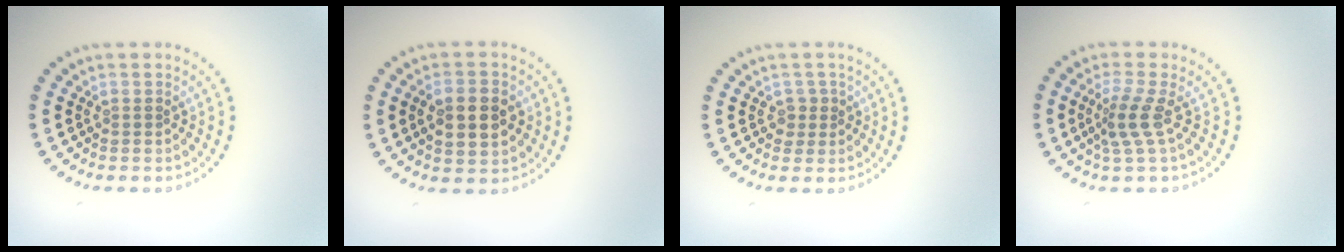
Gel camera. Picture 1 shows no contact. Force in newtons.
{"total": 4.5, "press": 4.5, "slide": 0.1}
{"total": 1.4, "press": 1.1, "slide": 0.9}
{"total": 2.6, "press": 1.8, "slide": 1.8}